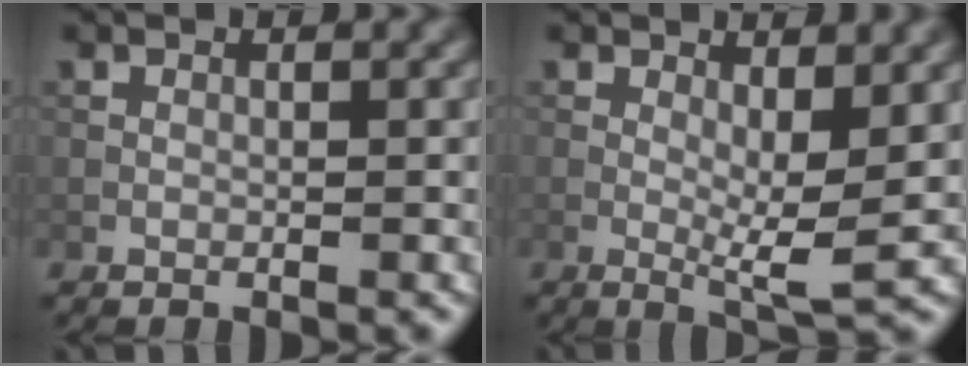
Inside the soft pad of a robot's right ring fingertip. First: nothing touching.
{"total": 4.2, "force": [0.4, 0.9, 4.0], "torque": [-0.069, -0.010, 0.006]}